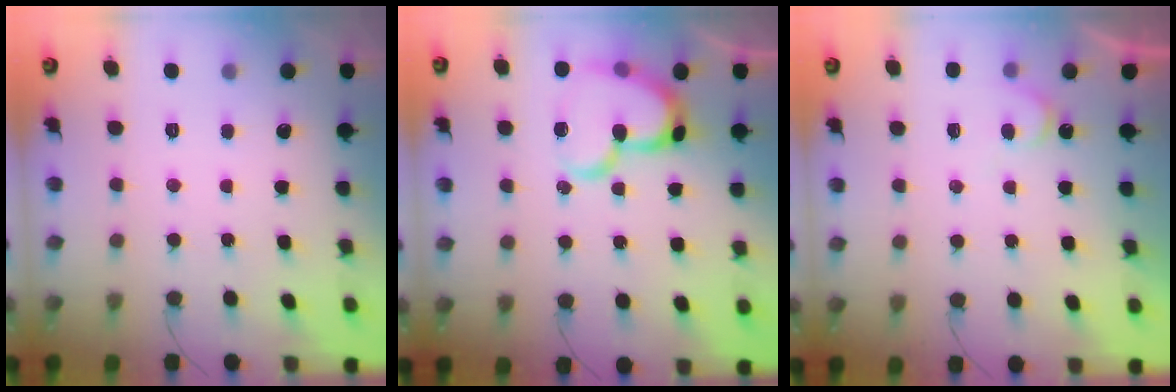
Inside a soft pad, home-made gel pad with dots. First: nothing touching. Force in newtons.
{"total": 17.4, "press": 17.4, "slide": 1.4}
{"total": 5.1, "press": 5.0, "slide": 0.3}